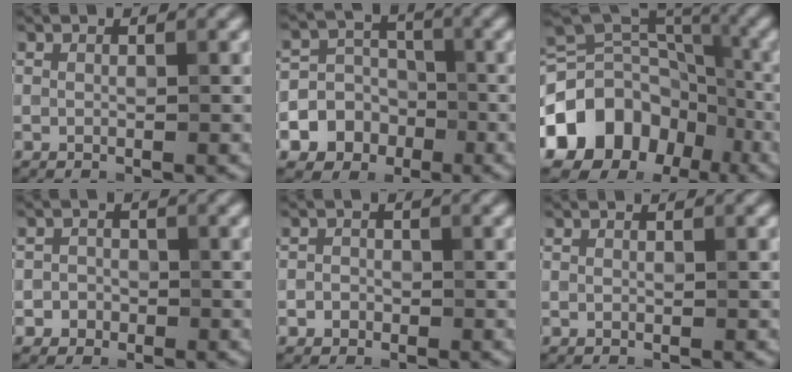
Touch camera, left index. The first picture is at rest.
{"total": 6.5, "force": [-2.7, 5.8, 1.2], "torque": [0.000, 0.000, -0.067]}
{"total": 16.4, "force": [-6.9, 13.2, 6.7], "torque": [-0.145, -0.008, -0.130]}
{"total": 1.8, "force": [-0.7, 1.6, 0.0], "torque": [0.024, 0.007, -0.021]}
{"total": 1.2, "force": [-0.5, 1.1, 0.2], "torque": [0.013, 0.000, -0.014]}
{"total": 0.0}